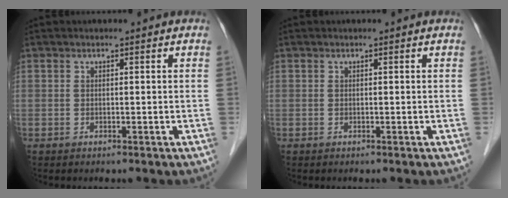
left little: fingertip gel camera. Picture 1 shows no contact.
{"total": 0.0}